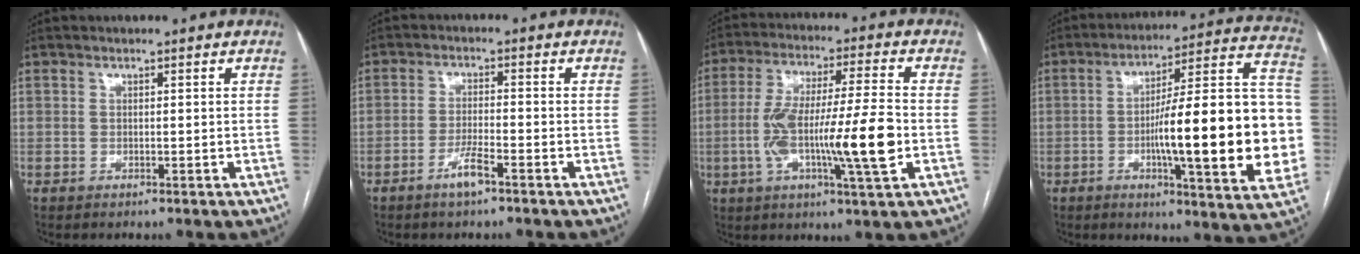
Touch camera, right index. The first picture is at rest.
{"total": 3.9, "force": [-2.5, 0.3, 2.9], "torque": [-0.059, -0.003, -0.048]}
{"total": 15.5, "force": [-3.1, 0.9, 15.1], "torque": [-0.278, 0.001, -0.057]}
{"total": 25.3, "force": [-3.7, 3.2, 24.8], "torque": [-0.282, 0.025, -0.053]}